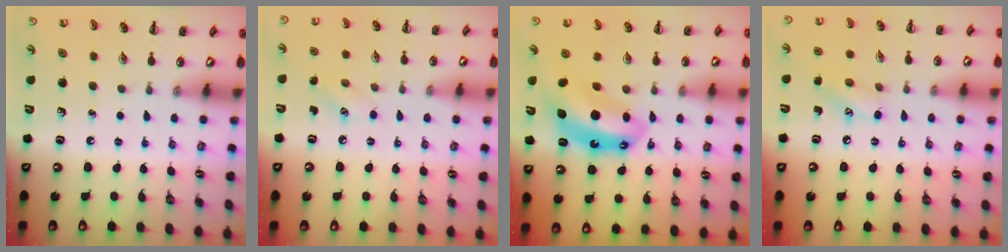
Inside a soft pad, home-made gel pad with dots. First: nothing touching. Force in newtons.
{"total": 5.5, "press": 5.3, "slide": 1.5}
{"total": 11.2, "press": 10.8, "slide": 3.0}
{"total": 8.7, "press": 8.7, "slide": 1.0}